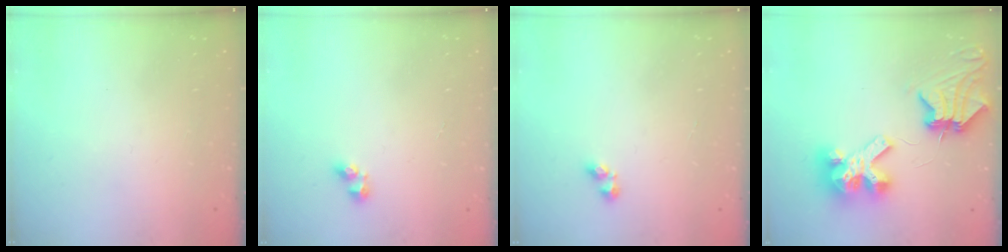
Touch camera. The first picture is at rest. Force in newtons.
{"total": 3.7, "press": 3.6, "slide": 0.4}
{"total": 3.6, "press": 3.4, "slide": 1.2}
{"total": 11.4, "press": 11.3, "slide": 1.4}